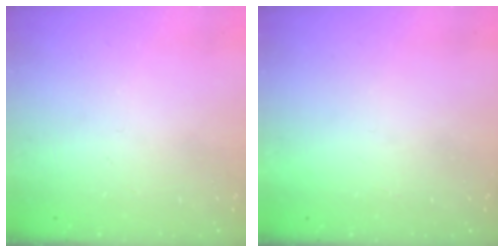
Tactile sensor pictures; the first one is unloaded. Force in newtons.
{"total": 1.5, "press": 1.5, "slide": 0.1}